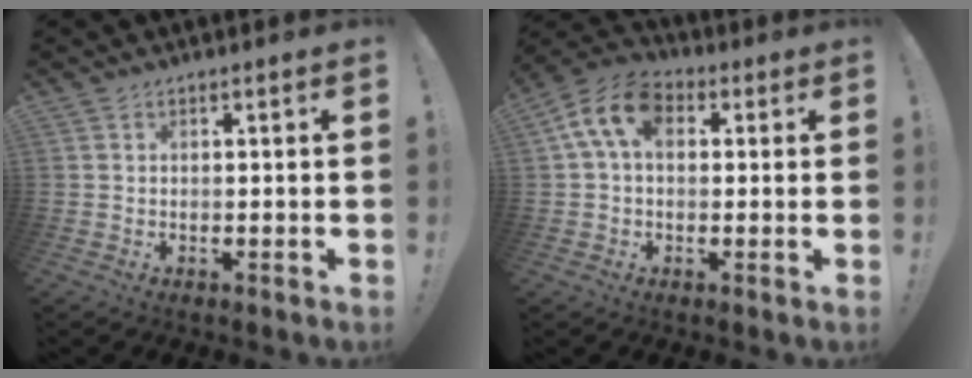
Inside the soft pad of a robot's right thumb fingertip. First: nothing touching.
{"total": 11.2, "force": [3.1, 7.1, 8.0], "torque": [-0.154, 0.009, 0.059]}